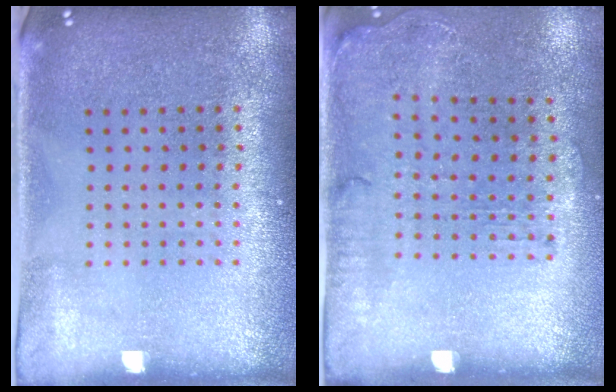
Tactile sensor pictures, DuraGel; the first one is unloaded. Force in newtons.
{"total": 1.6, "press": 1.3, "slide": 1.0}